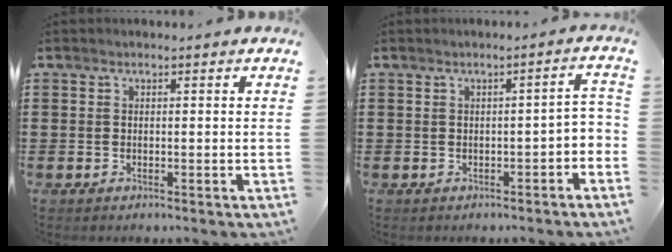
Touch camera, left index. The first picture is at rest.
{"total": 2.1, "force": [-1.3, 0.2, 1.6], "torque": [-0.027, -0.001, -0.028]}